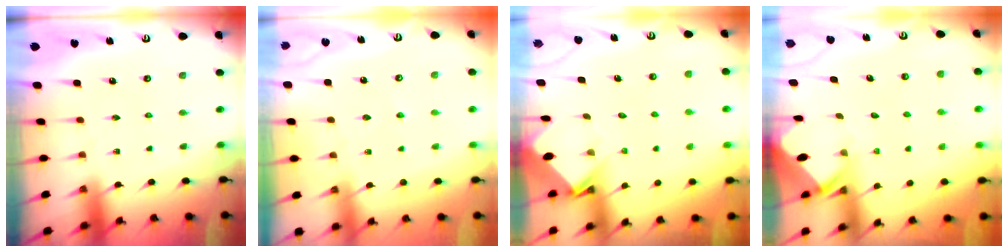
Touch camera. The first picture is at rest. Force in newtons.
{"total": 2.5, "press": 2.4, "slide": 0.4}
{"total": 3.8, "press": 3.8, "slide": 0.3}
{"total": 3.2, "press": 3.2, "slide": 0.2}